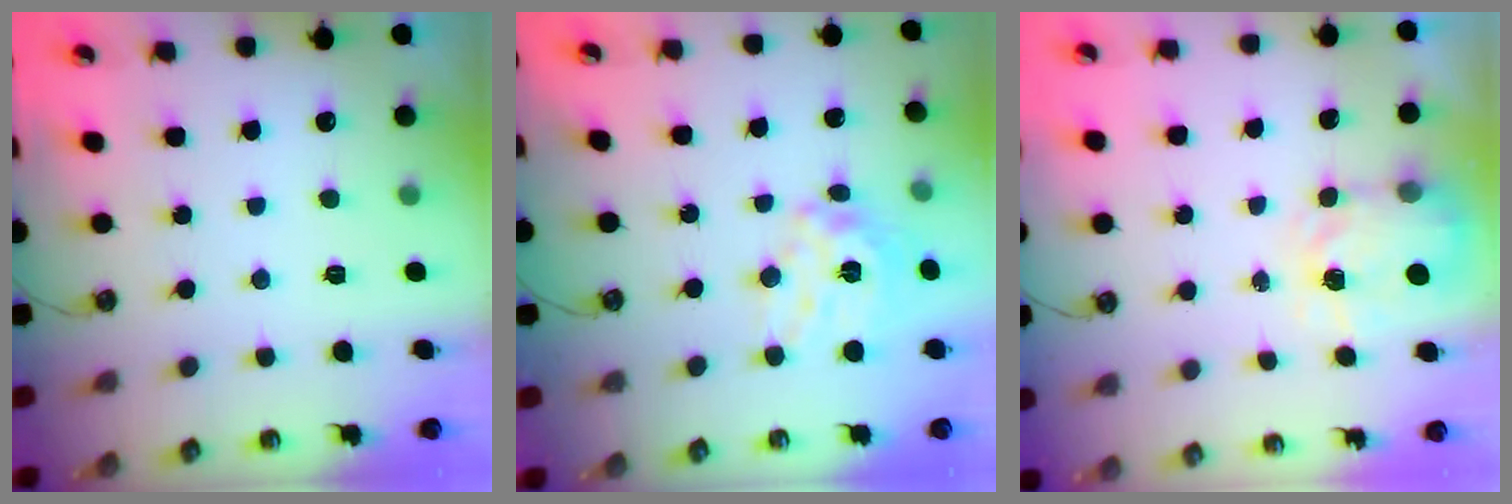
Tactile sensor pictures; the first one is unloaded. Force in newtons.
{"total": 13.9, "press": 13.9, "slide": 1.4}
{"total": 3.8, "press": 3.8, "slide": 0.6}